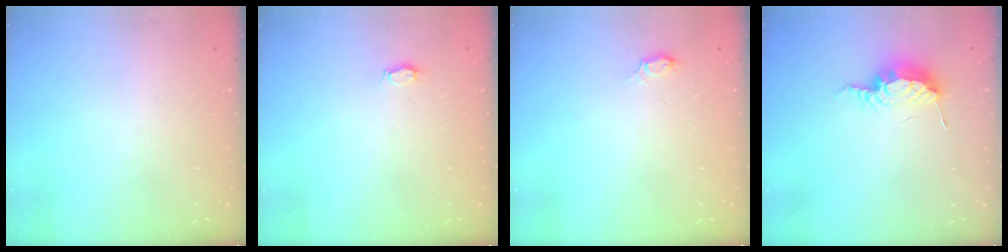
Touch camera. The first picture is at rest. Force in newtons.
{"total": 2.3, "press": 2.3, "slide": 0.3}
{"total": 3.3, "press": 3.3, "slide": 0.4}
{"total": 8.7, "press": 8.6, "slide": 0.9}